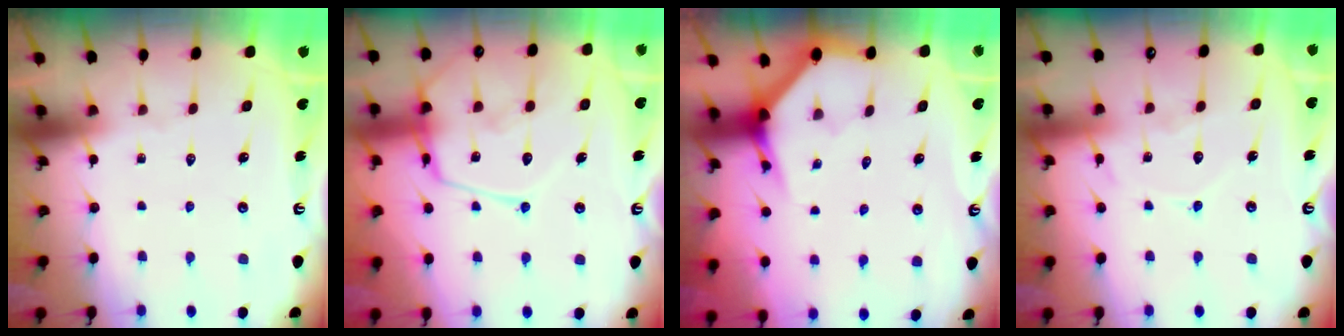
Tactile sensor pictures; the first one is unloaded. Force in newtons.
{"total": 16.3, "press": 16.2, "slide": 1.5}
{"total": 3.8, "press": 3.8, "slide": 0.2}
{"total": 8.3, "press": 8.2, "slide": 0.9}